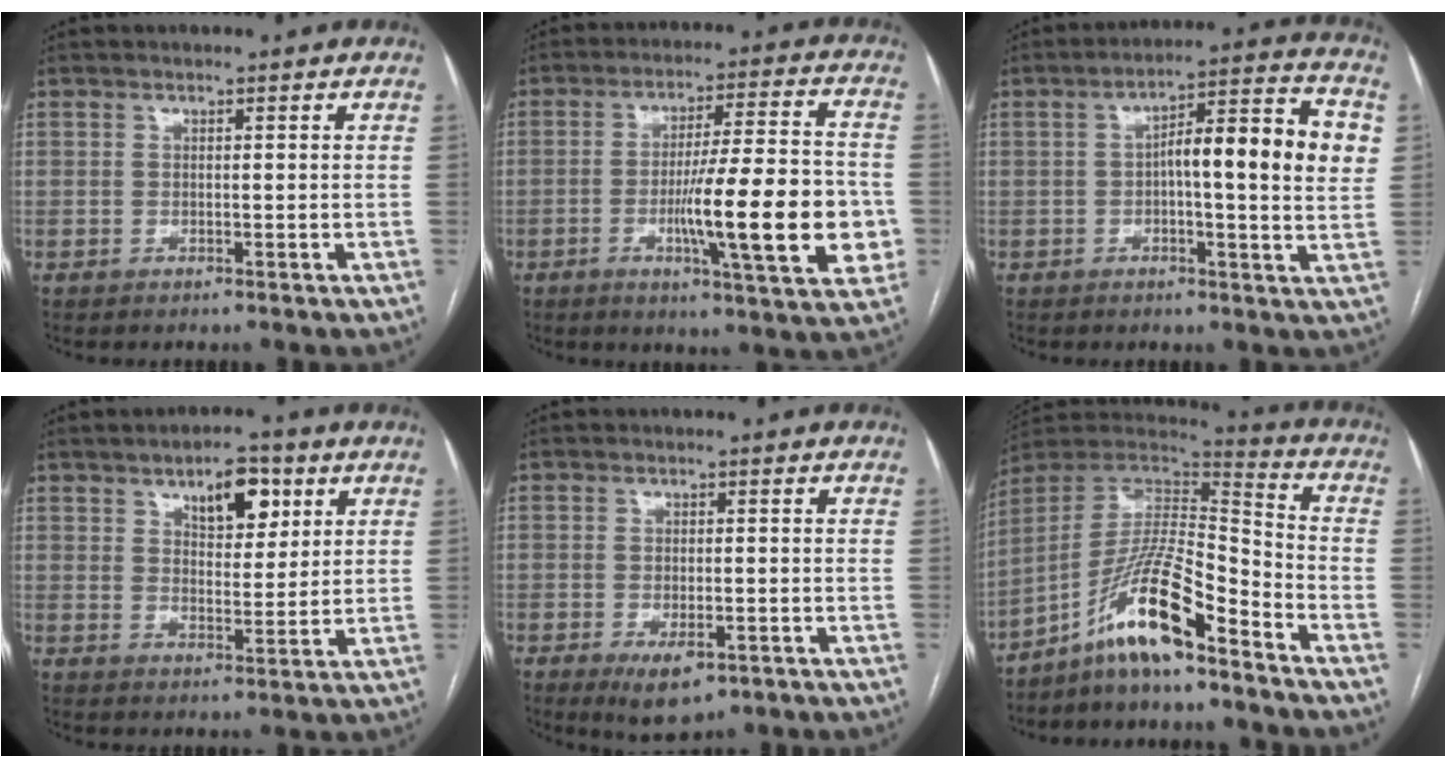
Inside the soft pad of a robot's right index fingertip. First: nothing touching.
{"total": 17.4, "force": [-4.0, 1.9, 16.9], "torque": [-0.235, 0.001, -0.055]}
{"total": 14.0, "force": [1.5, 2.3, 13.7], "torque": [-0.198, 0.034, 0.017]}
{"total": 7.6, "force": [3.8, 3.4, 5.6], "torque": [-0.081, 0.006, 0.060]}
{"total": 5.6, "force": [-2.8, 2.3, 4.2], "torque": [-0.070, -0.008, -0.034]}
{"total": 14.2, "force": [-9.5, 1.7, 10.4], "torque": [-0.199, 0.015, -0.173]}